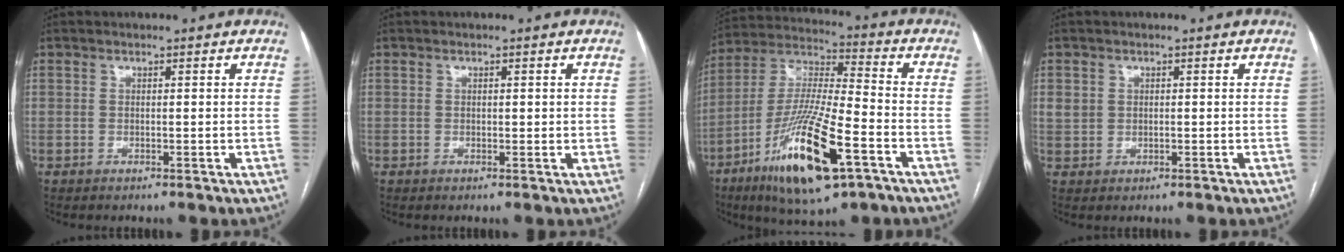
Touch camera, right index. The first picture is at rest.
{"total": 1.0, "force": [0.3, 0.5, 0.8], "torque": [-0.010, -0.001, 0.004]}
{"total": 19.4, "force": [-9.1, 3.4, 16.9], "torque": [-0.347, -0.031, -0.157]}
{"total": 2.2, "force": [0.5, 2.0, 0.9], "torque": [-0.020, 0.013, 0.018]}